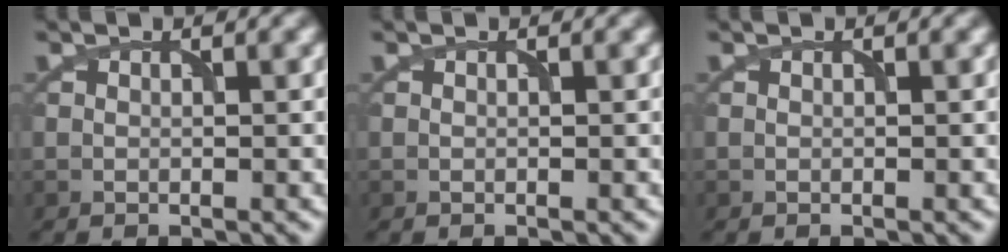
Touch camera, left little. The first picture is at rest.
{"total": 0.0}
{"total": 0.0}